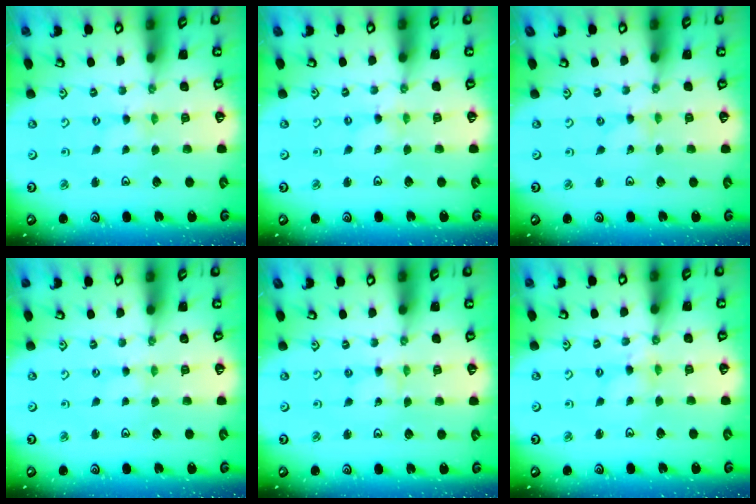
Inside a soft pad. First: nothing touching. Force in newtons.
{"total": 0.0}
{"total": 0.0}
{"total": 0.5, "press": 0.5, "slide": 0.1}
{"total": 0.6, "press": 0.6, "slide": 0.1}
{"total": 2.5, "press": 2.5, "slide": 0.2}